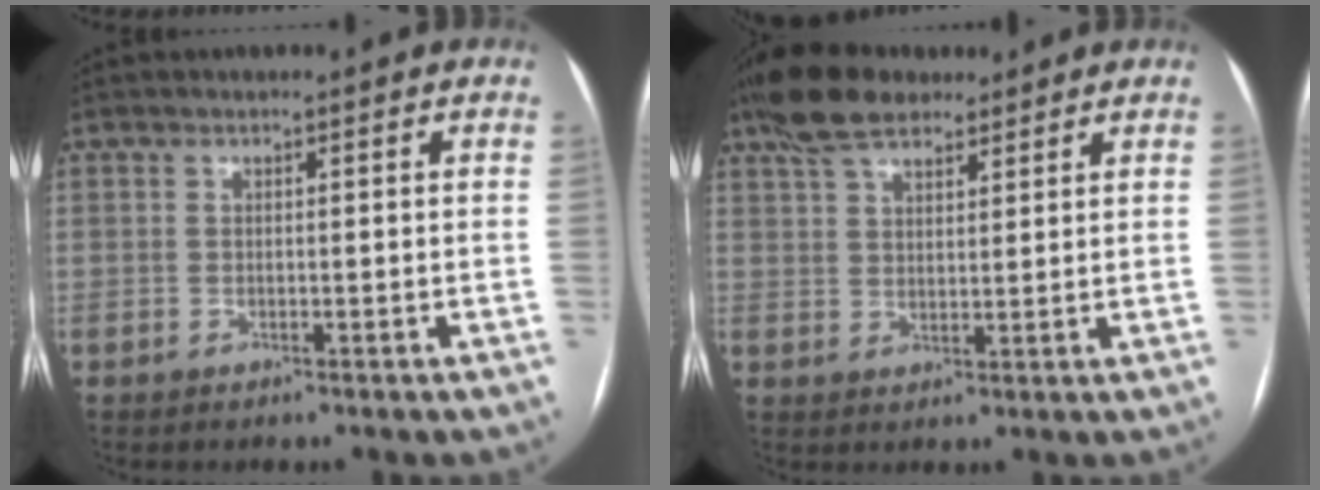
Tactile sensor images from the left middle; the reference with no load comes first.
{"total": 8.5, "force": [6.5, 3.4, 4.3], "torque": [-0.087, 0.026, 0.119]}